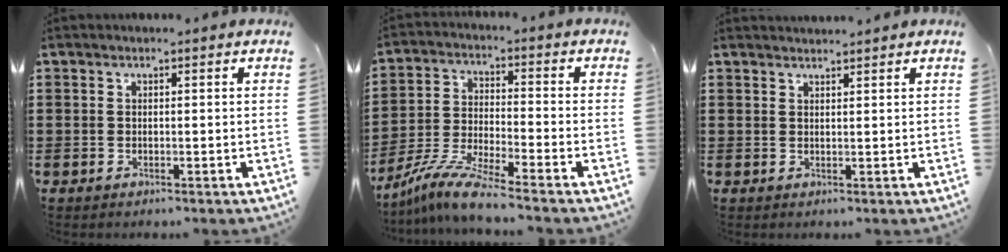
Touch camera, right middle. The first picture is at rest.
{"total": 8.2, "force": [-7.2, -0.1, 3.9], "torque": [-0.091, -0.007, -0.147]}
{"total": 1.3, "force": [1.3, 0.0, 0.0], "torque": [-0.003, -0.001, 0.024]}